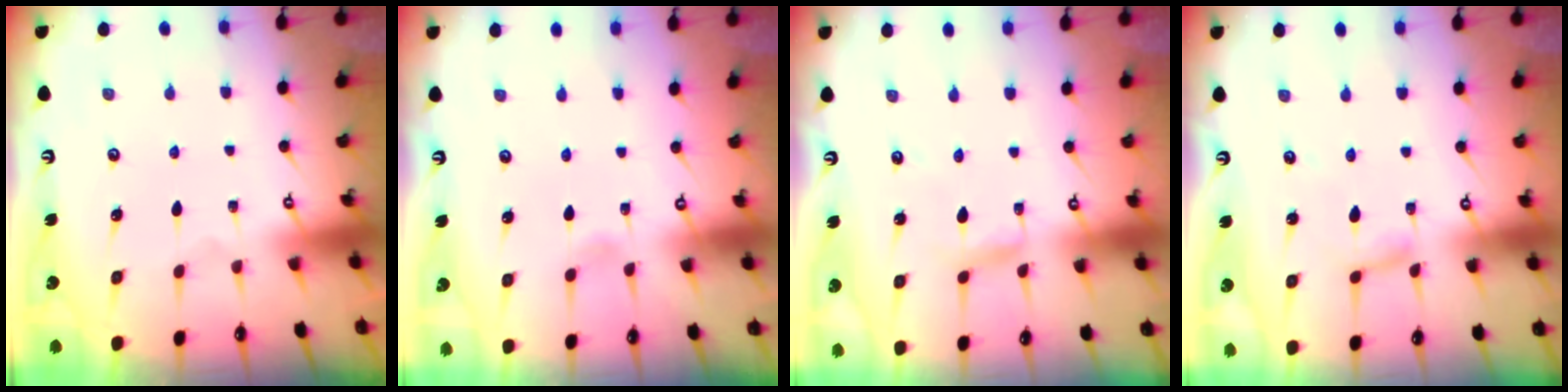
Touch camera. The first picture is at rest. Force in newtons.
{"total": 2.0, "press": 2.0, "slide": 0.3}
{"total": 2.1, "press": 2.1, "slide": 0.1}
{"total": 2.8, "press": 2.8, "slide": 0.2}